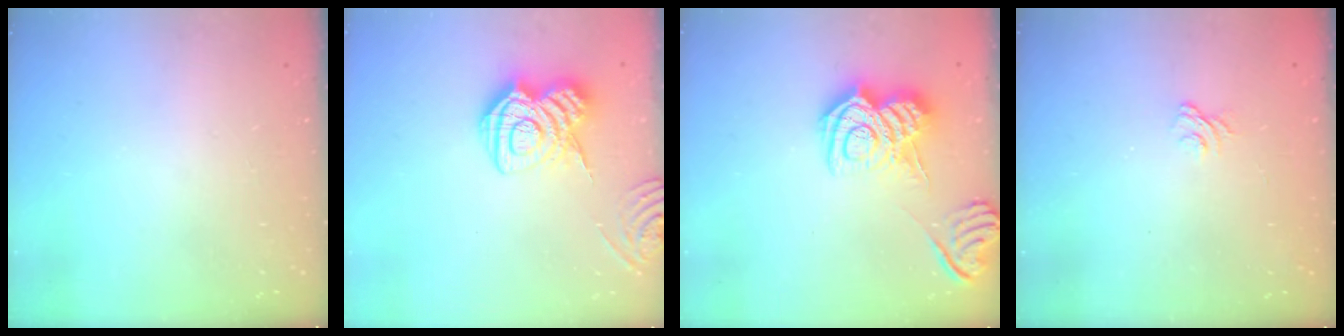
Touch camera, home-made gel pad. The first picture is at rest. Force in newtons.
{"total": 11.4, "press": 11.4, "slide": 0.8}
{"total": 12.8, "press": 12.8, "slide": 0.6}
{"total": 3.9, "press": 3.6, "slide": 1.3}